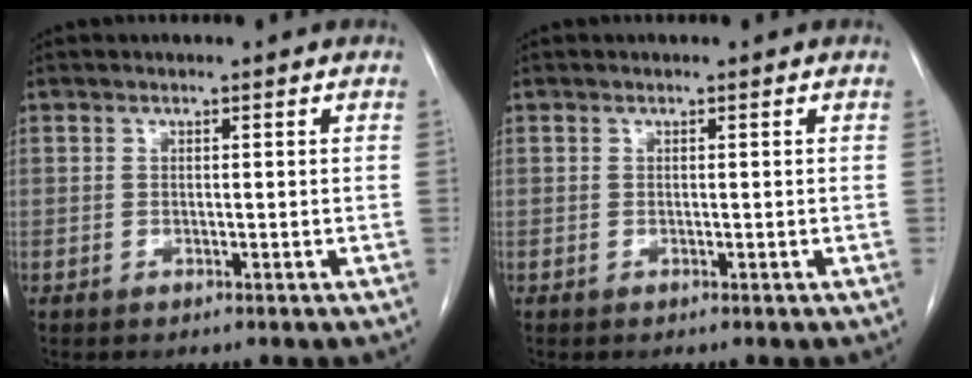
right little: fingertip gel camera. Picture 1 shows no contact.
{"total": 0.0}